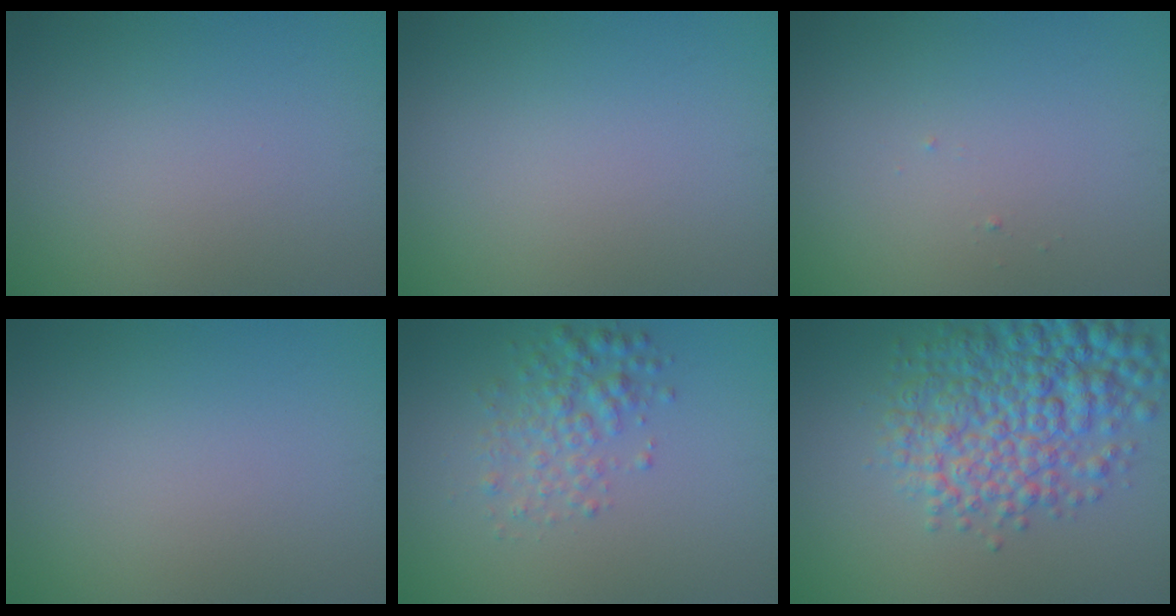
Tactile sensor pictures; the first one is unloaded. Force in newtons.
{"total": 0.0}
{"total": 0.0}
{"total": 0.0}
{"total": 3.0, "press": 3.0, "slide": 0.1}
{"total": 8.2, "press": 8.2, "slide": 0.2}